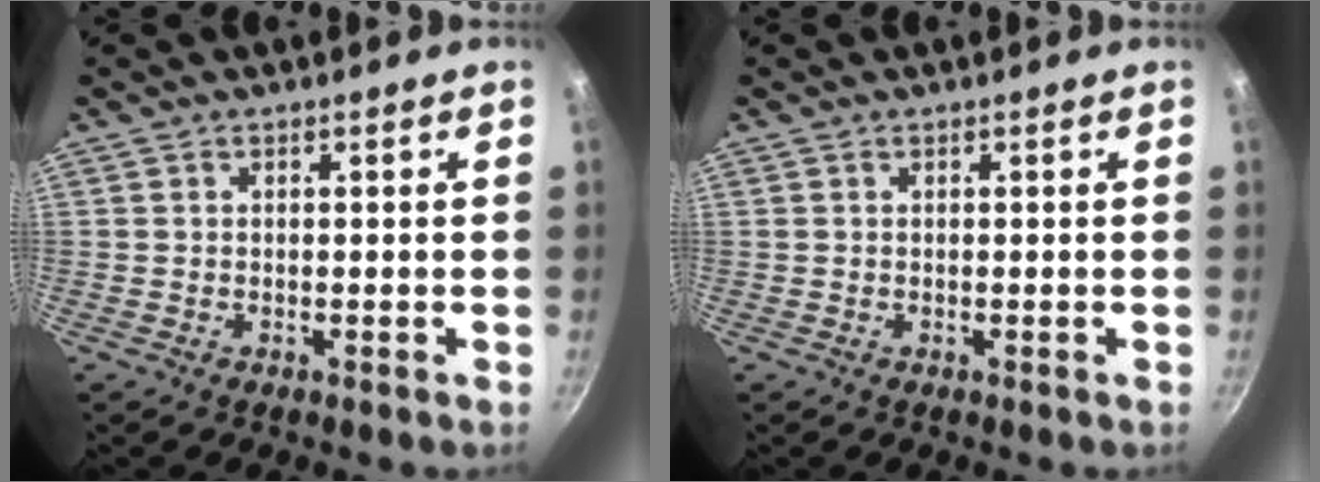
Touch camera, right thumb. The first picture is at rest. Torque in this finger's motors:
{"motor_torque": [0.18, -0.01, 0.26, 0.15, 0.03]}